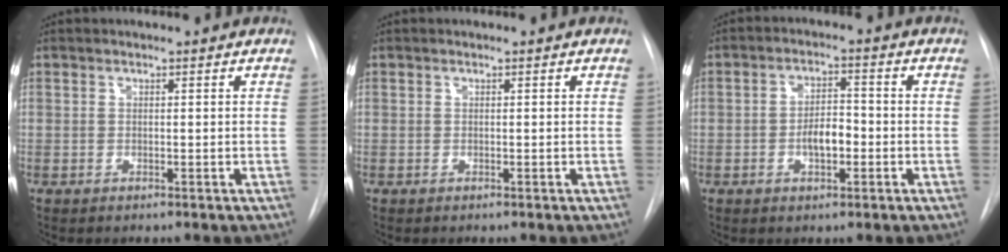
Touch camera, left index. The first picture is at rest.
{"total": 0.0}
{"total": 4.6, "force": [-1.3, 2.1, 3.9], "torque": [-0.070, 0.009, -0.022]}